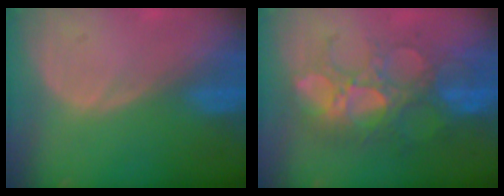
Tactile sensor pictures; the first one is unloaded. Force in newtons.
{"total": 10.1, "press": 9.6, "slide": 3.2}